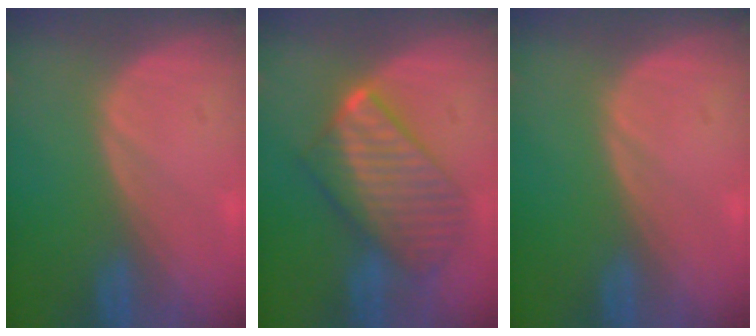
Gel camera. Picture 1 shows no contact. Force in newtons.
{"total": 10.1, "press": 10.1, "slide": 0.8}
{"total": 0.0}